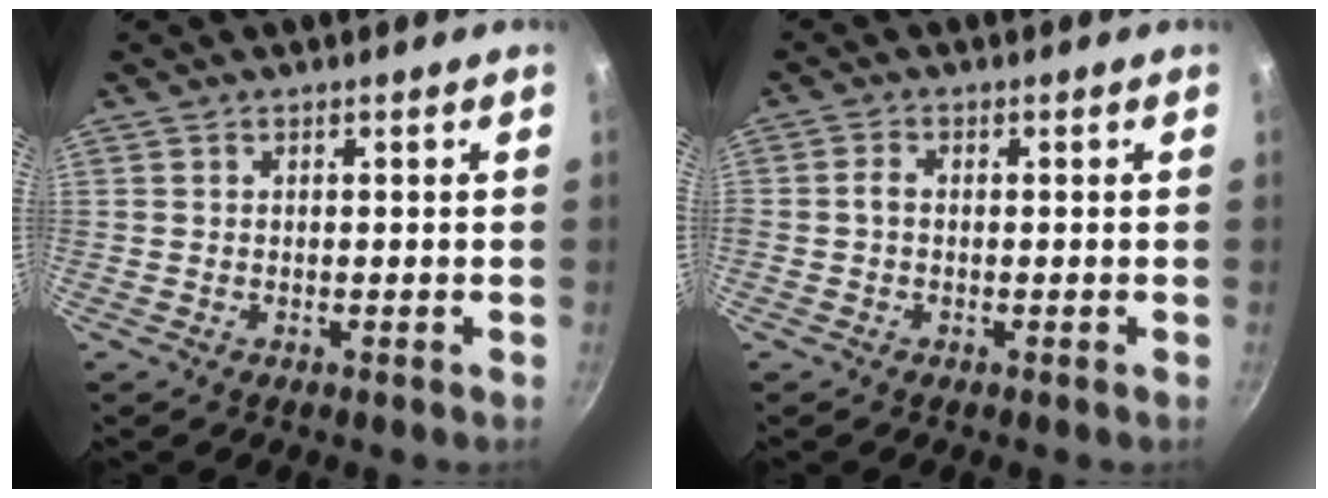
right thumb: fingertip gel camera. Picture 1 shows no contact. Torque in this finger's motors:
{"motor_torque": [0.24, 0.14, 0.99, -0.03, 0.11]}